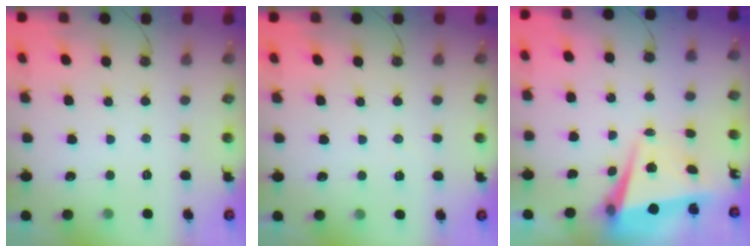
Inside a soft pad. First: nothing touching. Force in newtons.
{"total": 2.5, "press": 2.2, "slide": 1.1}
{"total": 6.7, "press": 6.4, "slide": 1.7}